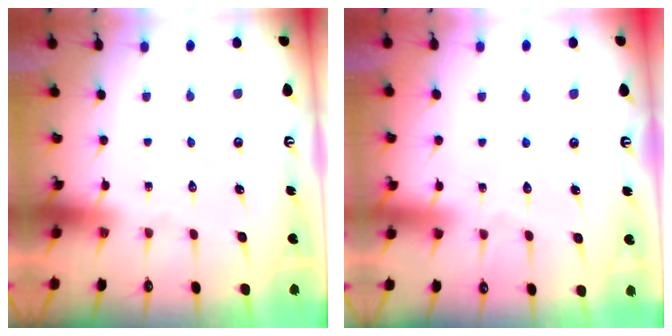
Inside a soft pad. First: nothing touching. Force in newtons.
{"total": 4.5, "press": 4.5, "slide": 0.5}